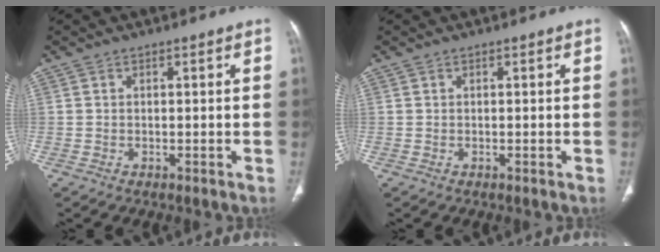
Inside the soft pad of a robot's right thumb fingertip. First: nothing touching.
{"total": 0.0}